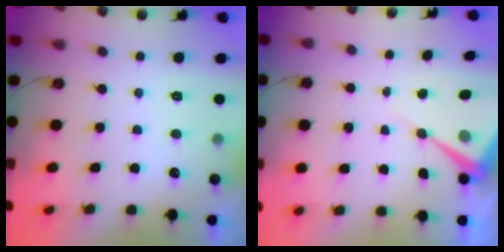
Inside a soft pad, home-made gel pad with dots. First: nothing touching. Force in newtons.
{"total": 9.4, "press": 9.4, "slide": 0.7}